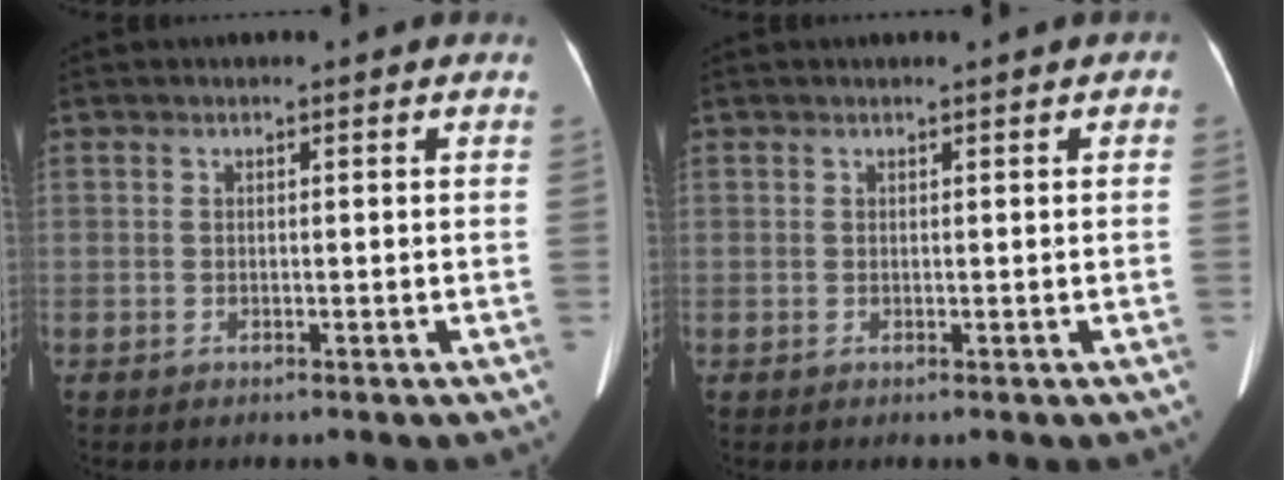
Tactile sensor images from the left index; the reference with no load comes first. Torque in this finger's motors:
{"motor_torque": [0.06, -0.19, -0.07, -0.01]}